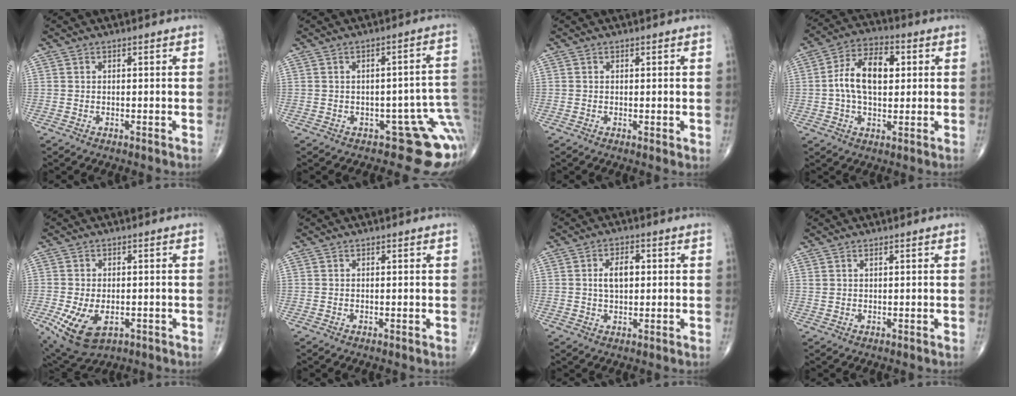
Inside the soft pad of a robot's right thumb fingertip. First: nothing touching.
{"total": 10.1, "force": [-3.6, 5.1, 7.9], "torque": [-0.046, 0.030, -0.039]}
{"total": 1.0, "force": [0.0, 0.3, 0.9], "torque": [-0.017, -0.005, -0.001]}
{"total": 12.0, "force": [1.4, 6.9, 9.7], "torque": [-0.164, 0.020, 0.018]}
{"total": 9.7, "force": [-3.3, 5.7, 7.1], "torque": [-0.131, -0.002, -0.042]}
{"total": 0.0}
{"total": 5.1, "force": [0.7, 2.9, 4.1], "torque": [-0.069, 0.006, 0.010]}
{"total": 0.9, "force": [0.6, 0.2, 0.6], "torque": [-0.015, 0.004, 0.014]}